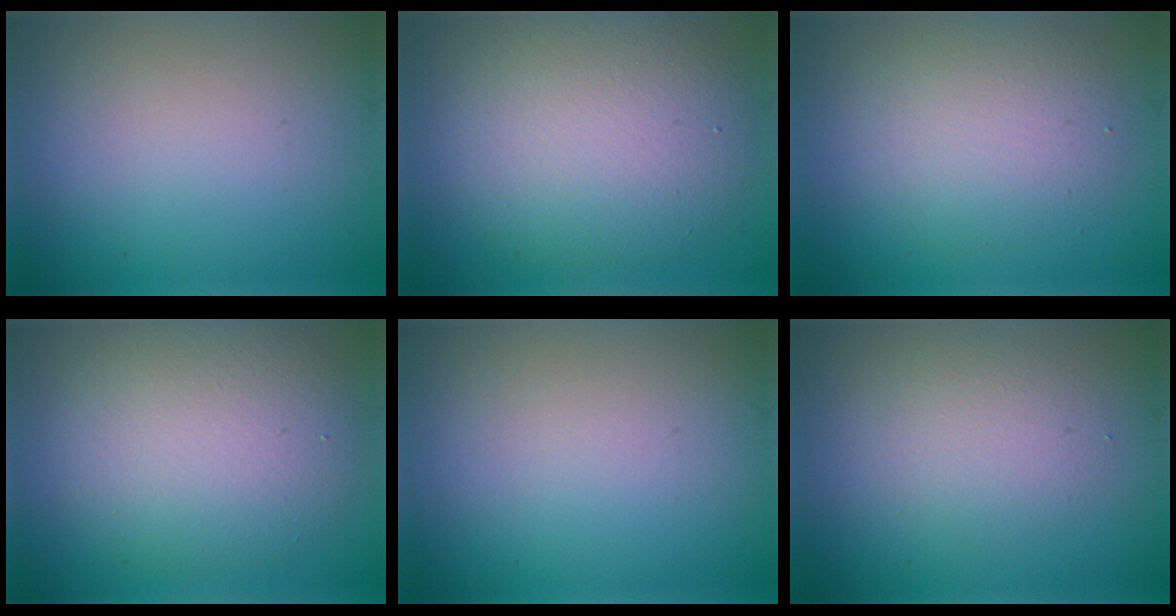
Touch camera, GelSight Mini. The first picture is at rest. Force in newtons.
{"total": 7.8, "press": 7.7, "slide": 0.5}
{"total": 4.1, "press": 4.1, "slide": 0.3}
{"total": 7.2, "press": 7.2, "slide": 0.3}
{"total": 0.0}
{"total": 2.6, "press": 2.6, "slide": 0.2}